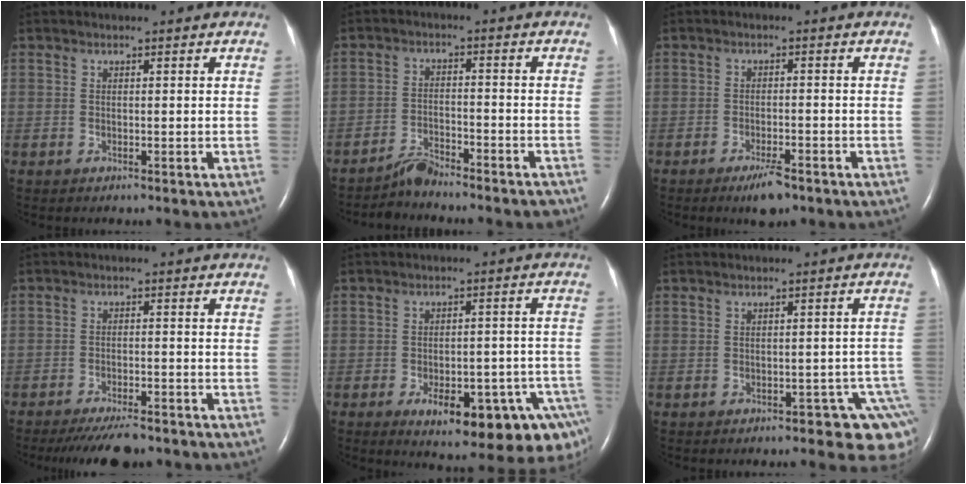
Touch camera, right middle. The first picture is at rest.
{"total": 5.1, "force": [-4.9, 0.6, 1.1], "torque": [-0.015, -0.007, -0.081]}
{"total": 3.8, "force": [-2.7, 0.8, 2.6], "torque": [-0.050, -0.004, -0.041]}
{"total": 8.0, "force": [-7.1, 1.5, 3.5], "torque": [-0.051, -0.016, -0.108]}
{"total": 16.5, "force": [-9.4, 5.1, 12.5], "torque": [-0.089, 0.024, -0.115]}
{"total": 6.5, "force": [-4.6, 2.7, 3.7], "torque": [-0.015, 0.013, -0.055]}